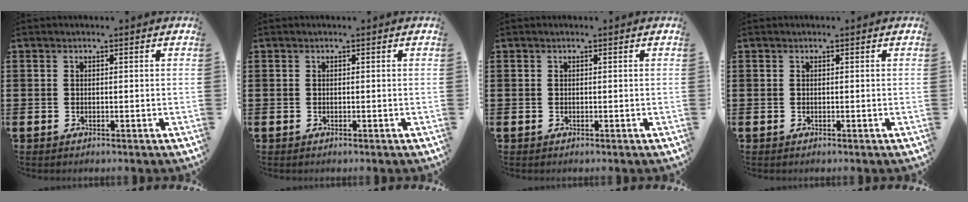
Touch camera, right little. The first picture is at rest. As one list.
[{"total": 0.0}, {"total": 0.0}, {"total": 0.0}]